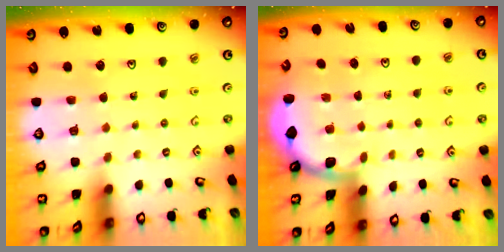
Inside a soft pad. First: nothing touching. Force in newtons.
{"total": 1.7, "press": 1.7, "slide": 0.0}